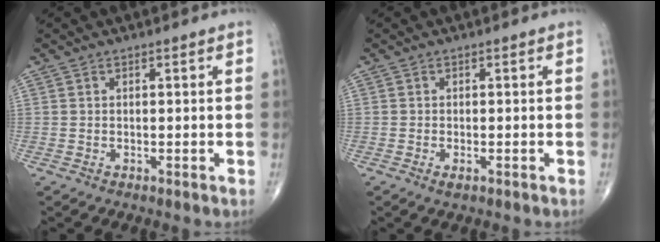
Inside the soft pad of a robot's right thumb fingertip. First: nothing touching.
{"total": 1.1, "force": [-0.5, 0.5, 0.9], "torque": [-0.015, -0.001, -0.008]}